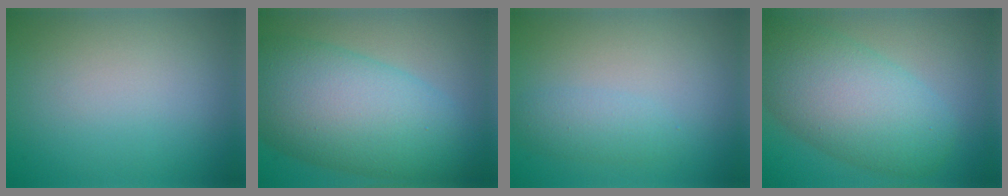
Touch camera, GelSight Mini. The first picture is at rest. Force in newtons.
{"total": 11.8, "press": 11.8, "slide": 0.2}
{"total": 1.8, "press": 1.8, "slide": 0.1}
{"total": 8.8, "press": 8.8, "slide": 0.3}